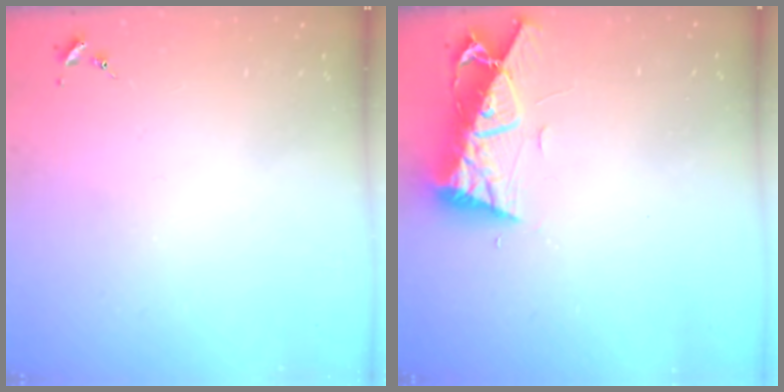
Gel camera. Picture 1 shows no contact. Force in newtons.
{"total": 9.3, "press": 9.2, "slide": 1.1}